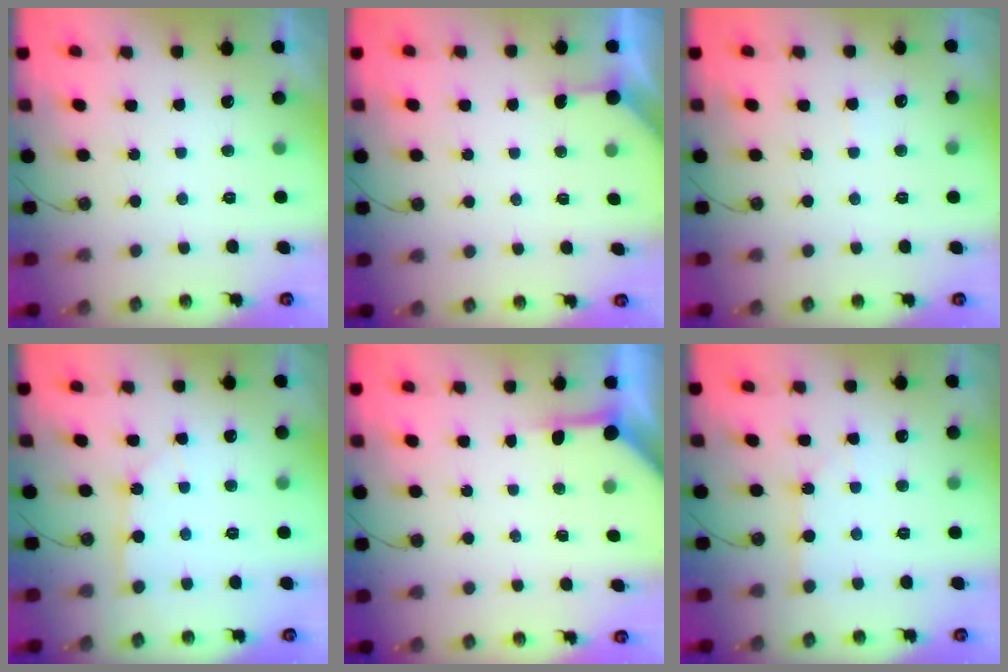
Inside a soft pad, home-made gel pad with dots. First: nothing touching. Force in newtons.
{"total": 1.6, "press": 1.5, "slide": 0.3}
{"total": 3.9, "press": 3.9, "slide": 0.6}
{"total": 3.7, "press": 3.7, "slide": 0.2}
{"total": 3.8, "press": 3.8, "slide": 0.4}
{"total": 3.3, "press": 3.3, "slide": 0.3}